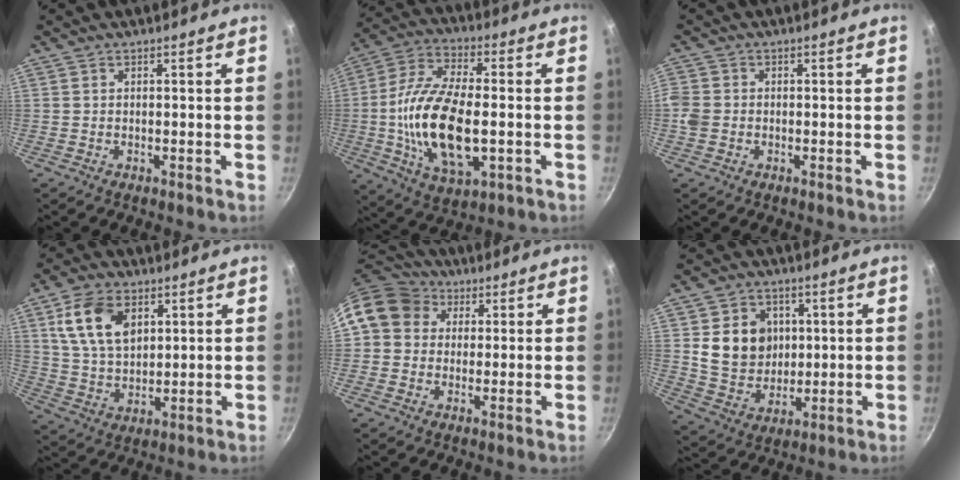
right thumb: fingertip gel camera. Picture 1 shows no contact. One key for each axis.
{"total": 19.4, "fx": -2.3, "fy": 9.2, "fz": 16.9, "tx": -0.323, "ty": 0.011, "tz": -0.047}
{"total": 3.7, "fx": -0.7, "fy": 3.2, "fz": 1.8, "tx": -0.034, "ty": 0.007, "tz": -0.017}
{"total": 12.5, "fx": 4.7, "fy": 8.1, "fz": 8.3, "tx": -0.134, "ty": -0.015, "tz": 0.093}
{"total": 11.9, "fx": 3.9, "fy": 10.0, "fz": 5.1, "tx": -0.073, "ty": 0.018, "tz": 0.056}
{"total": 12.2, "fx": 2.2, "fy": 10.2, "fz": 6.2, "tx": -0.081, "ty": -0.015, "tz": 0.048}